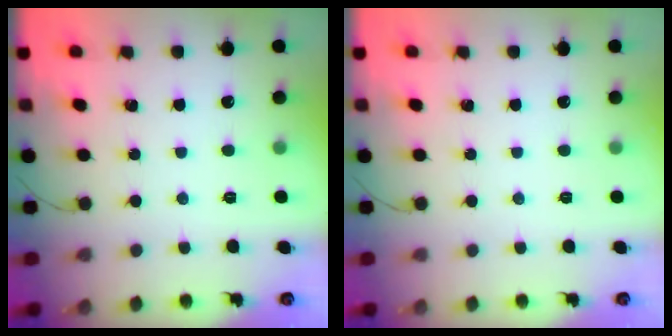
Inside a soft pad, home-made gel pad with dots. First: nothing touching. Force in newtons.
{"total": 0.0}